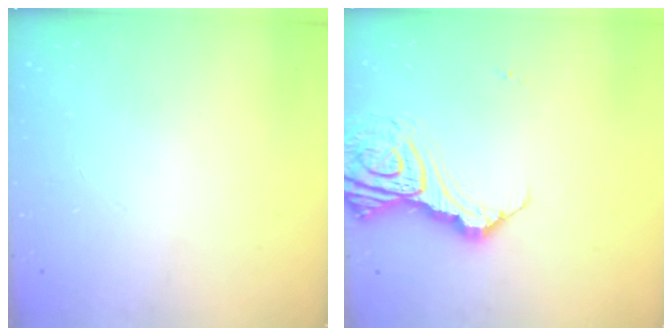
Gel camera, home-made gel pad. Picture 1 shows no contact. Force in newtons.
{"total": 15.1, "press": 15.0, "slide": 1.8}